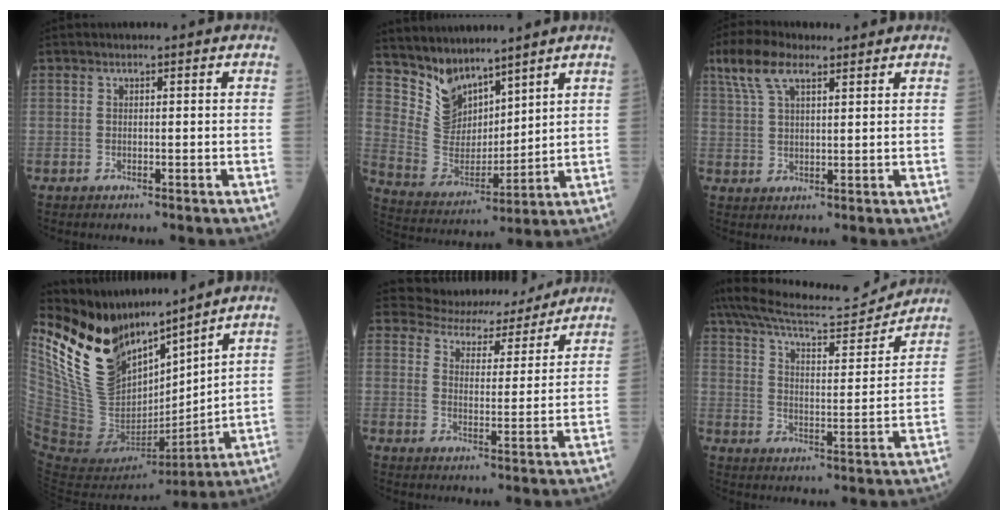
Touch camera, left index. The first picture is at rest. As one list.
[{"total": 9.1, "force": [8.0, 4.0, 1.4], "torque": [-0.048, 0.009, 0.177]}, {"total": 7.5, "force": [4.9, 2.8, 5.0], "torque": [-0.111, 0.028, 0.096]}, {"total": 16.2, "force": [13.7, 5.7, 6.4], "torque": [-0.126, -0.008, 0.276]}, {"total": 12.1, "force": [11.4, 3.7, 1.5], "torque": [-0.016, 0.007, 0.152]}, {"total": 17.3, "force": [16.1, 2.2, 6.0], "torque": [-0.108, 0.006, 0.244]}]